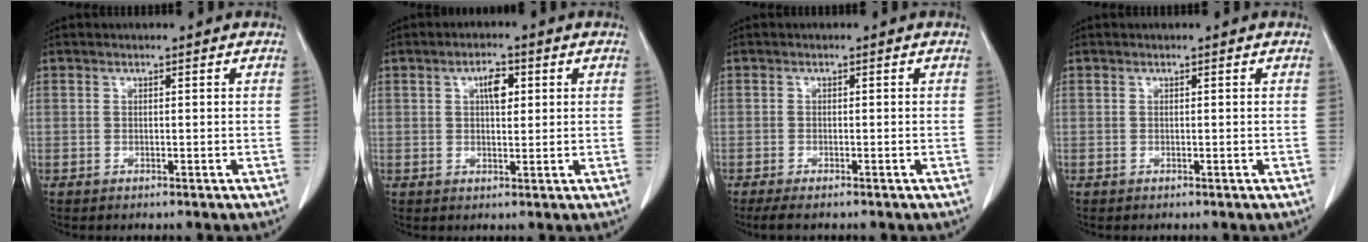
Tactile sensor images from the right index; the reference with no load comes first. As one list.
[{"total": 3.6, "force": [1.2, 1.5, 3.0], "torque": [-0.050, 0.004, 0.018]}, {"total": 3.4, "force": [-2.8, 0.6, 2.0], "torque": [-0.031, -0.009, -0.039]}, {"total": 0.0}]